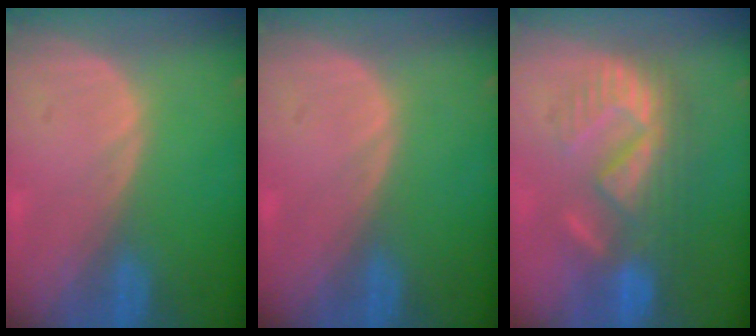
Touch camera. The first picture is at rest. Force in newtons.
{"total": 0.0}
{"total": 8.9, "press": 8.7, "slide": 1.9}